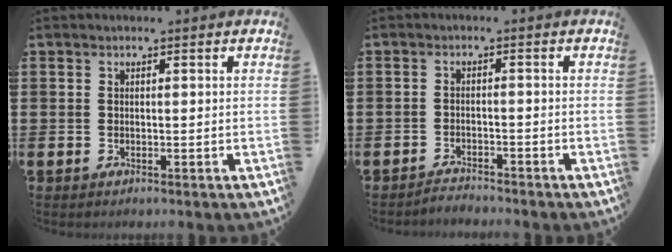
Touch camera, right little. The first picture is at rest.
{"total": 1.7, "force": [-1.7, -0.1, -0.2], "torque": [-0.001, 0.005, -0.037]}